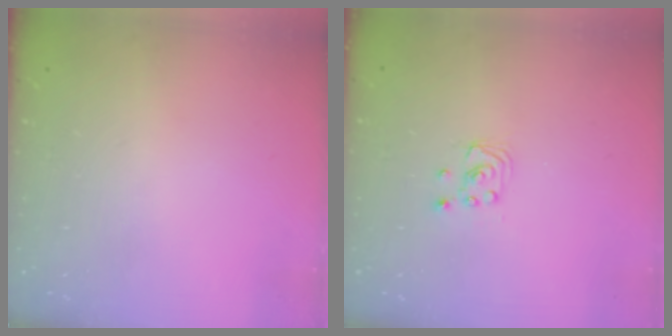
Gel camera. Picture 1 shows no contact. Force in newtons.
{"total": 1.9, "press": 1.9, "slide": 0.1}